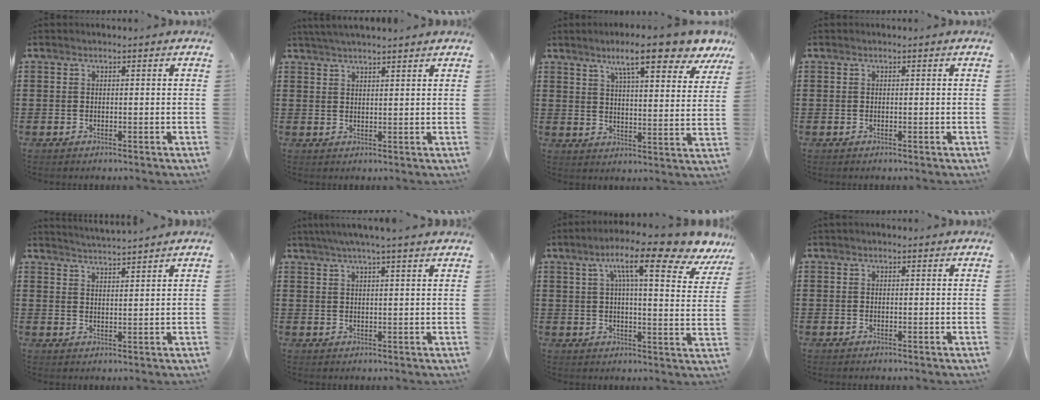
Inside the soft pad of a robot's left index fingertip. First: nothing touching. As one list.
[{"total": 2.5, "force": [2.4, -0.3, 0.7], "torque": [-0.019, 0.000, 0.045]}, {"total": 10.1, "force": [7.7, 1.1, 6.4], "torque": [-0.111, -0.029, 0.128]}, {"total": 0.0}, {"total": 3.0, "force": [2.9, -0.8, -0.1], "torque": [-0.007, -0.015, 0.053]}, {"total": 3.3, "force": [2.7, -0.5, 1.8], "torque": [-0.042, -0.002, 0.048]}, {"total": 11.4, "force": [7.3, 1.3, 8.6], "torque": [-0.148, -0.029, 0.112]}, {"total": 0.5, "force": [0.2, 0.4, 0.2], "torque": [-0.005, 0.004, 0.004]}]